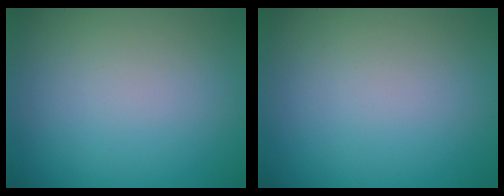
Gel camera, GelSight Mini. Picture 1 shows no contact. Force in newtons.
{"total": 0.0}